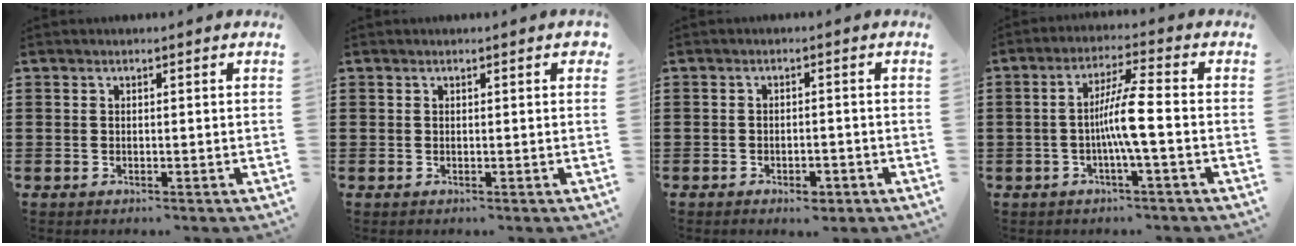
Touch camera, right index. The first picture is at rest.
{"total": 0.0}
{"total": 1.8, "force": [-1.4, 0.9, 0.7], "torque": [-0.017, 0.000, -0.028]}
{"total": 6.6, "force": [-1.2, -0.1, 6.5], "torque": [-0.123, -0.005, -0.030]}